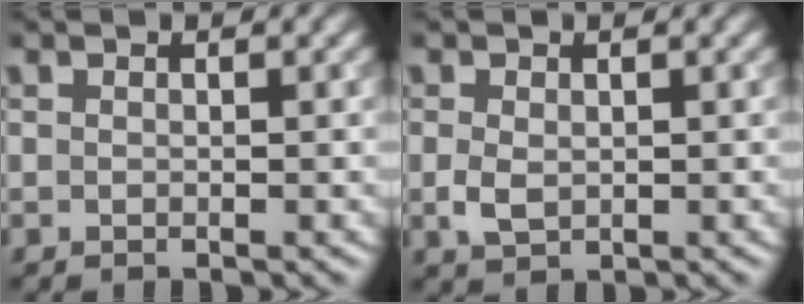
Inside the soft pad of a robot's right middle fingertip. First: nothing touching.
{"total": 1.8, "force": [-0.1, 1.3, 1.3], "torque": [-0.030, -0.003, 0.002]}